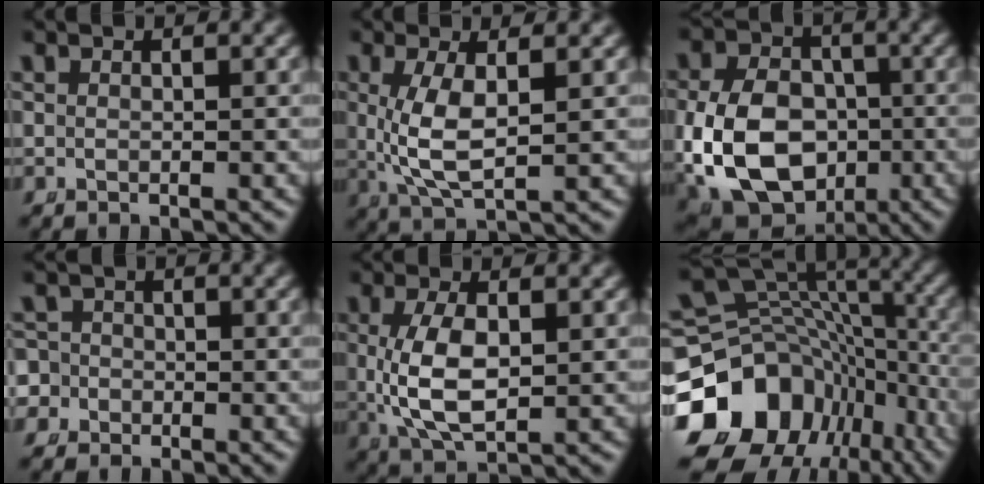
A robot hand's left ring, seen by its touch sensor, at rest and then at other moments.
{"total": 5.2, "force": [0.4, 2.0, 4.8], "torque": [-0.102, -0.012, 0.024]}
{"total": 13.2, "force": [-2.7, 10.8, 7.0], "torque": [-0.161, -0.054, -0.028]}
{"total": 4.7, "force": [-1.4, 4.4, 1.0], "torque": [-0.030, -0.018, -0.029]}
{"total": 5.8, "force": [0.0, 2.9, 5.0], "torque": [-0.116, -0.012, 0.016]}
{"total": 18.4, "force": [-5.7, 14.5, 9.8], "torque": [-0.172, -0.044, -0.080]}